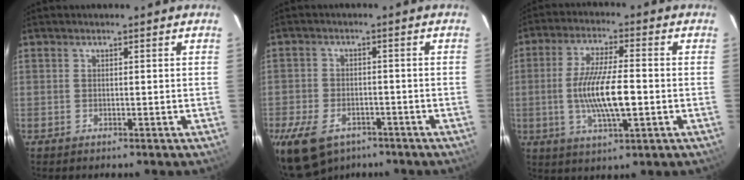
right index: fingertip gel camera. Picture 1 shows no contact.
{"total": 12.1, "force": [-7.8, 7.1, 5.8], "torque": [-0.146, -0.013, -0.126]}
{"total": 11.3, "force": [-1.7, 2.5, 10.9], "torque": [-0.208, -0.007, -0.031]}